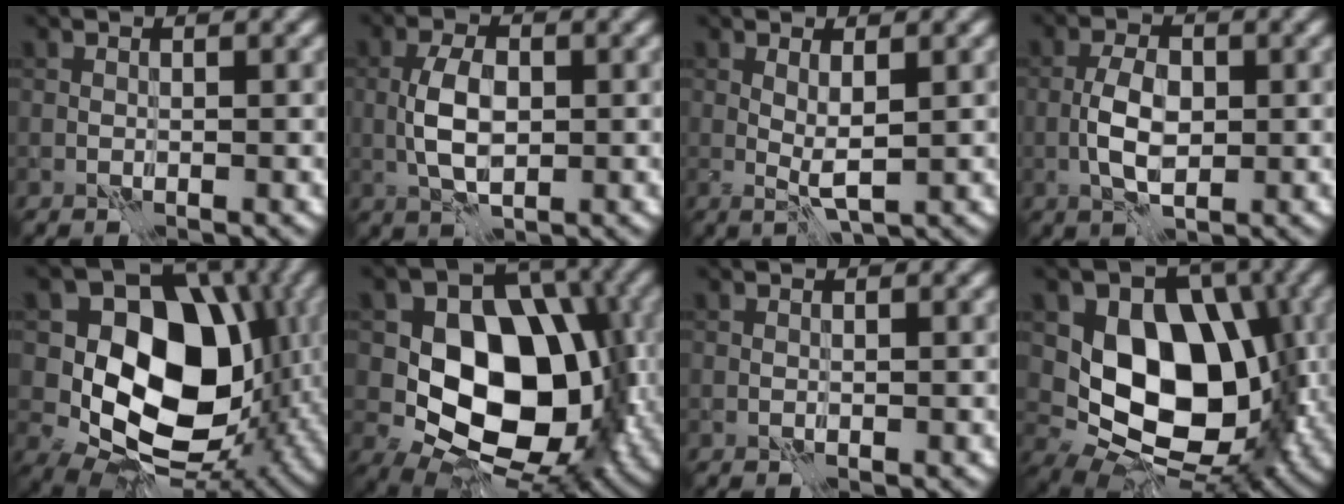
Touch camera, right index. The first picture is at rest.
{"total": 4.2, "force": [-0.4, 2.3, 3.5], "torque": [-0.074, 0.001, -0.007]}
{"total": 1.6, "force": [0.4, 0.2, 1.6], "torque": [-0.030, -0.009, 0.009]}
{"total": 3.8, "force": [-0.8, 2.0, 3.2], "torque": [-0.065, 0.002, -0.017]}
{"total": 13.2, "force": [0.3, 9.7, 9.0], "torque": [-0.124, -0.018, 0.003]}
{"total": 12.0, "force": [-1.2, 8.4, 8.5], "torque": [-0.113, -0.003, -0.023]}
{"total": 0.0}
{"total": 11.7, "force": [0.4, 8.3, 8.2], "torque": [-0.111, -0.014, 0.006]}